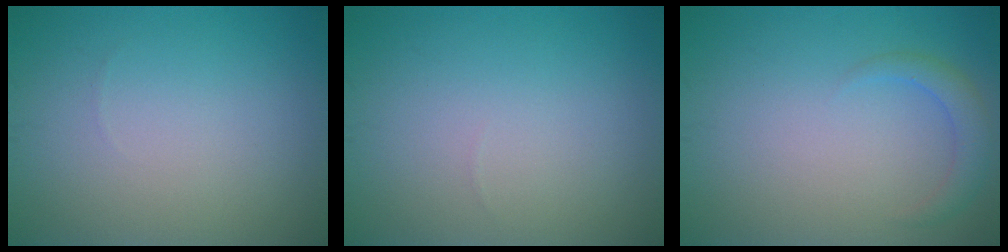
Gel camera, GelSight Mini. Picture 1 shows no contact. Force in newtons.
{"total": 0.0}
{"total": 1.9, "press": 1.9, "slide": 0.1}